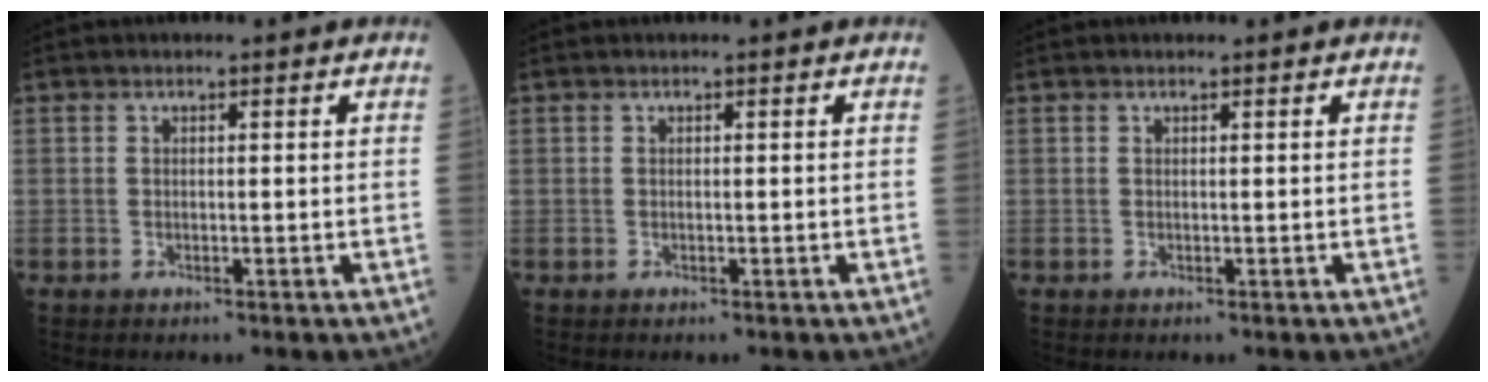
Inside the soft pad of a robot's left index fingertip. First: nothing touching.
{"total": 0.0}
{"total": 0.0}